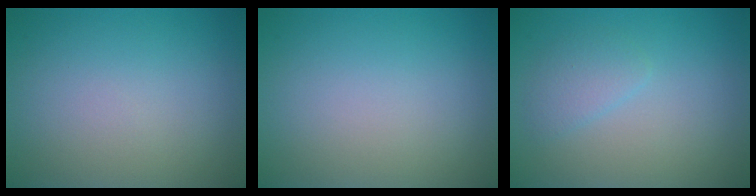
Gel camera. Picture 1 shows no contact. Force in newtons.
{"total": 0.0}
{"total": 1.6, "press": 1.6, "slide": 0.1}